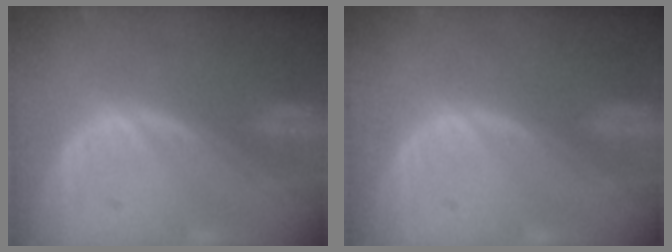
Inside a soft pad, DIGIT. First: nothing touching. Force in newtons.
{"total": 0.0}